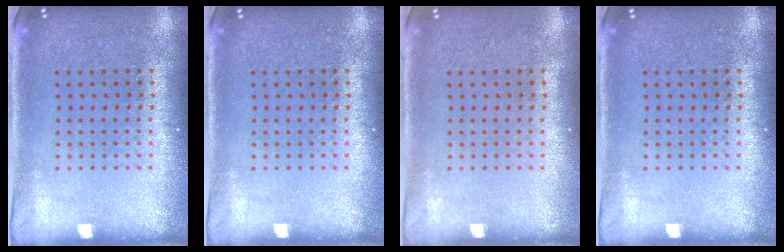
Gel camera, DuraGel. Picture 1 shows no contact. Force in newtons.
{"total": 0.0}
{"total": 0.0}
{"total": 0.0}